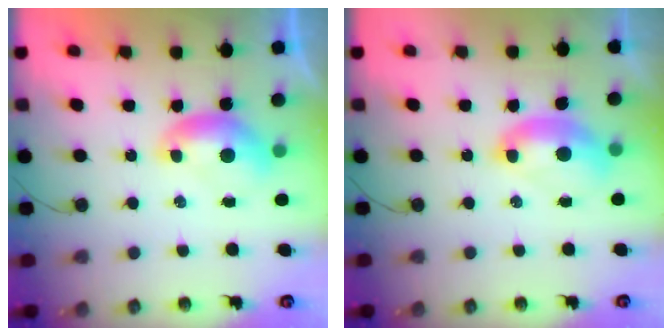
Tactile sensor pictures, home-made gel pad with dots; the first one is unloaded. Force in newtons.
{"total": 3.0, "press": 3.0, "slide": 0.6}